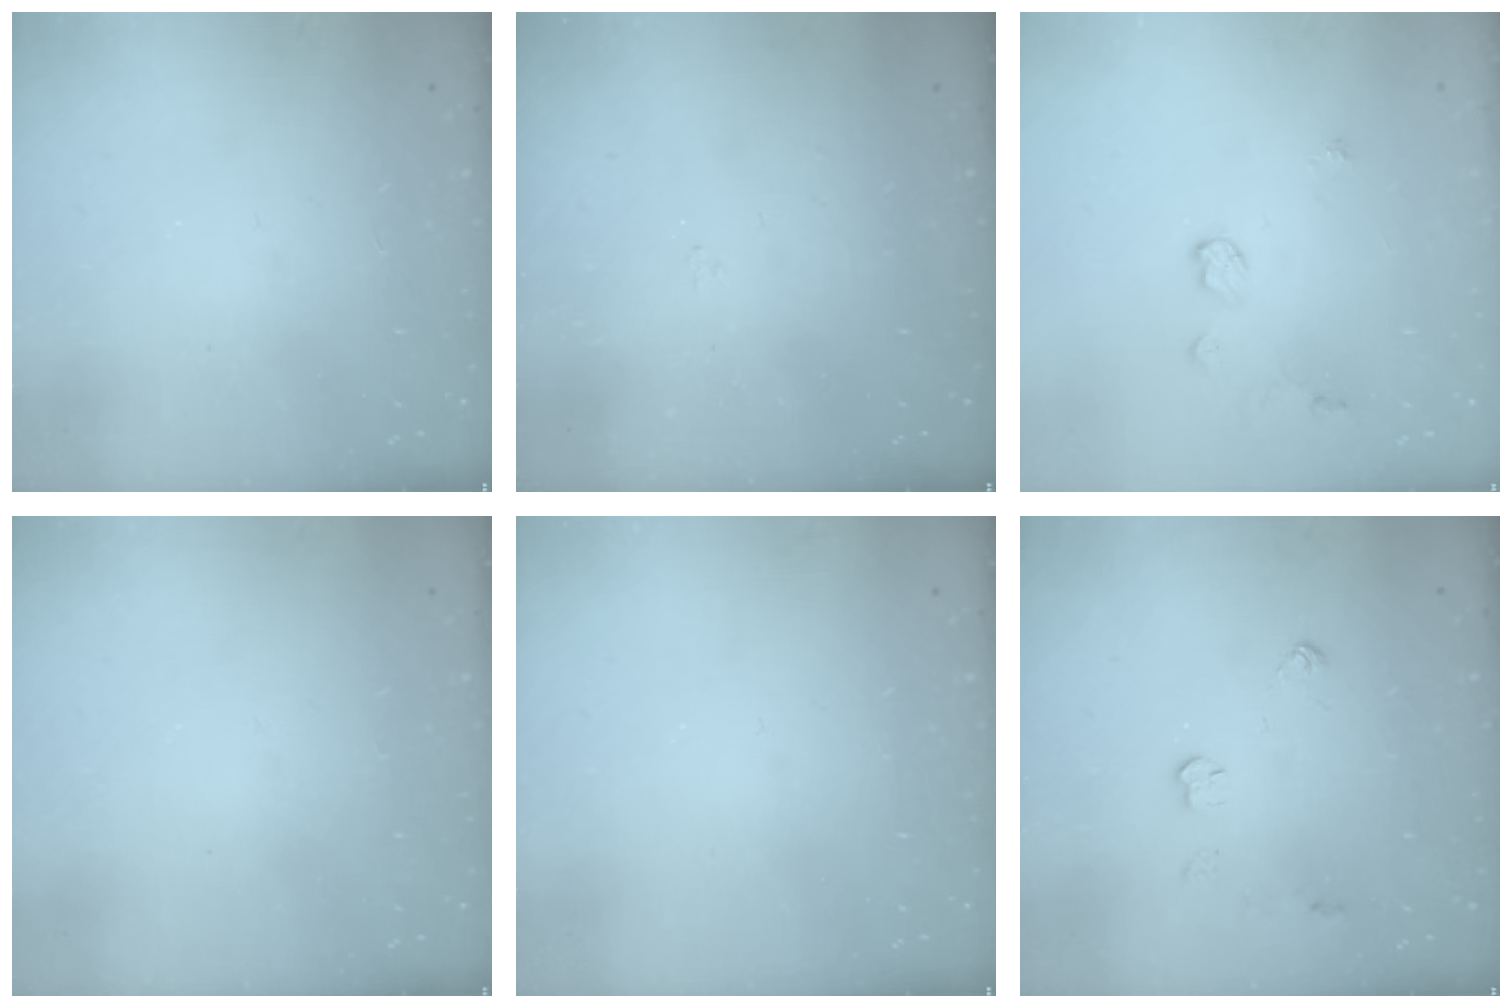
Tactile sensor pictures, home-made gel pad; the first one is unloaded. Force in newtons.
{"total": 2.9, "press": 2.8, "slide": 0.4}
{"total": 5.7, "press": 5.7, "slide": 0.5}
{"total": 0.0}
{"total": 0.0}
{"total": 3.6, "press": 3.6, "slide": 0.5}